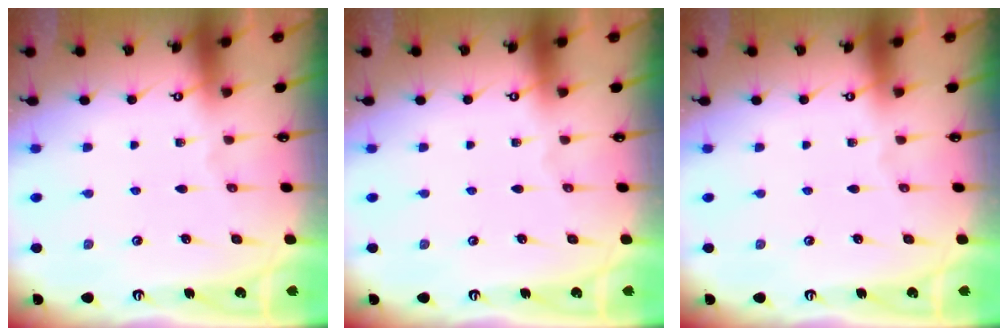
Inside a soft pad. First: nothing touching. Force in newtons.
{"total": 0.0}
{"total": 0.0}